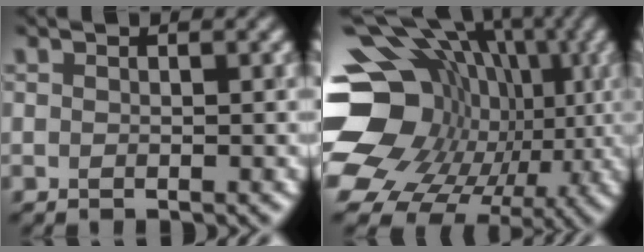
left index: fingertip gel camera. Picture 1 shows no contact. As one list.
[{"total": 19.5, "force": [-0.4, 16.2, 10.8], "torque": [-0.177, 0.011, -0.015]}]